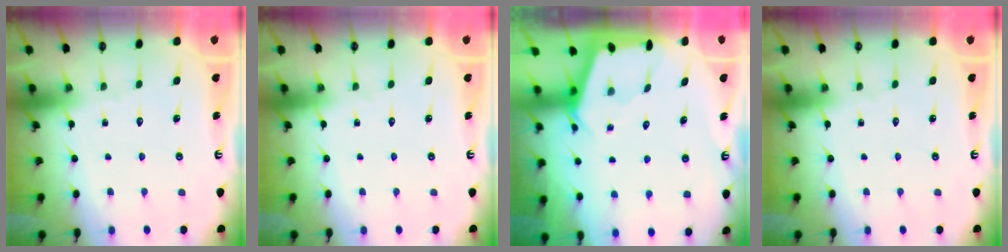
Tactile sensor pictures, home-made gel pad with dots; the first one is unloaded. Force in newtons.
{"total": 0.0}
{"total": 2.4, "press": 2.4, "slide": 0.3}
{"total": 0.0}